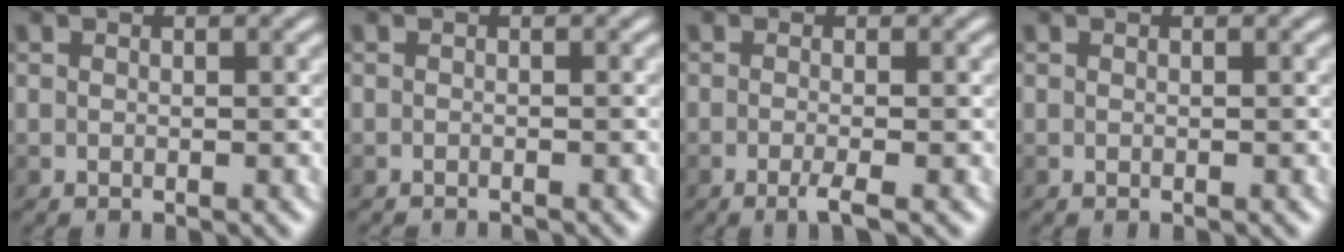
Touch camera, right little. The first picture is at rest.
{"total": 0.6, "force": [-0.6, -0.2, 0.1], "torque": [-0.002, -0.003, -0.011]}
{"total": 2.2, "force": [-1.2, 0.1, 1.8], "torque": [-0.038, -0.009, -0.021]}
{"total": 0.0}